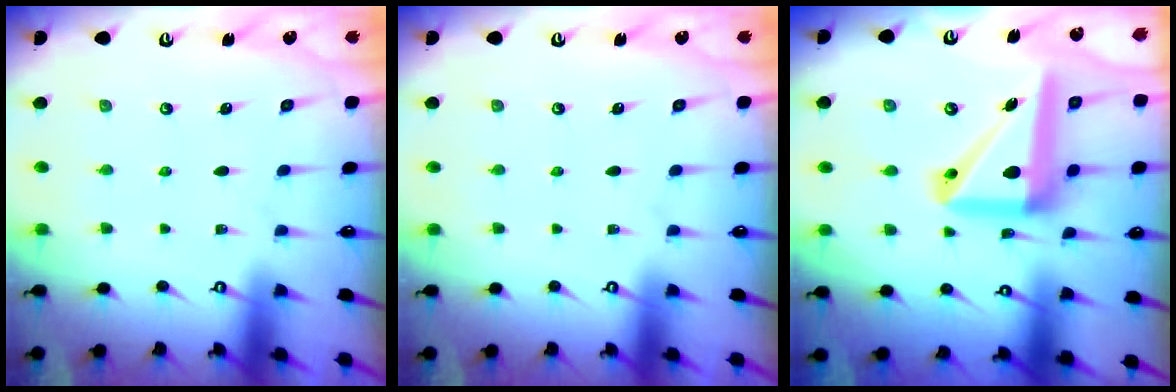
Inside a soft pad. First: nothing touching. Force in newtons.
{"total": 0.0}
{"total": 16.8, "press": 16.7, "slide": 2.3}